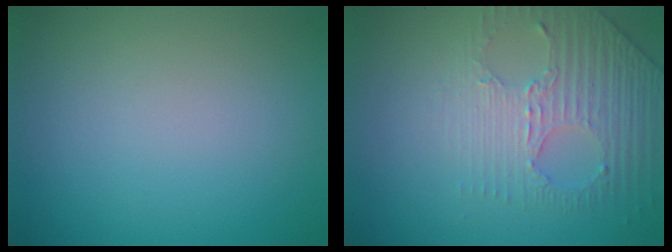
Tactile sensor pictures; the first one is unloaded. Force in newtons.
{"total": 4.4, "press": 3.1, "slide": 3.0}